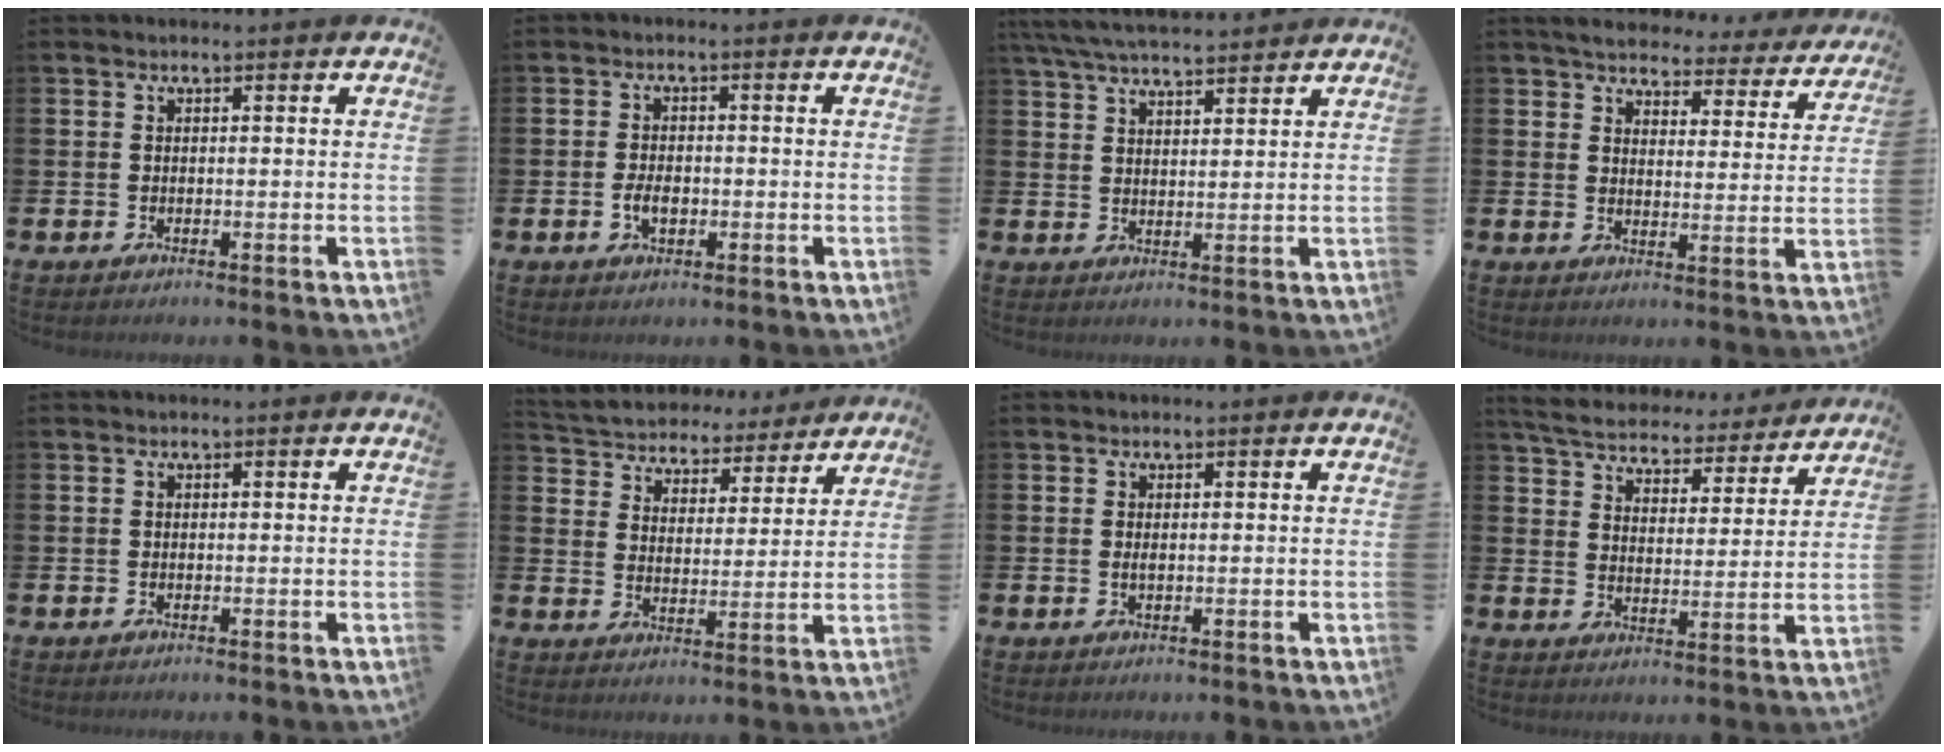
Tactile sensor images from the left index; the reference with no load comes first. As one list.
[{"total": 2.7, "force": [-0.6, 1.7, 2.0], "torque": [-0.024, -0.003, -0.015]}, {"total": 5.9, "force": [5.5, 0.8, 1.8], "torque": [-0.048, -0.024, 0.101]}, {"total": 4.5, "force": [4.3, 1.1, 0.6], "torque": [-0.028, -0.033, 0.070]}, {"total": 0.0}, {"total": 5.1, "force": [4.8, 1.8, -0.3], "torque": [-0.023, -0.042, 0.079]}, {"total": 0.6, "force": [0.1, 0.2, 0.6], "torque": [-0.005, -0.001, 0.000]}, {"total": 6.0, "force": [5.8, 1.1, 0.9], "torque": [-0.047, -0.047, 0.100]}]